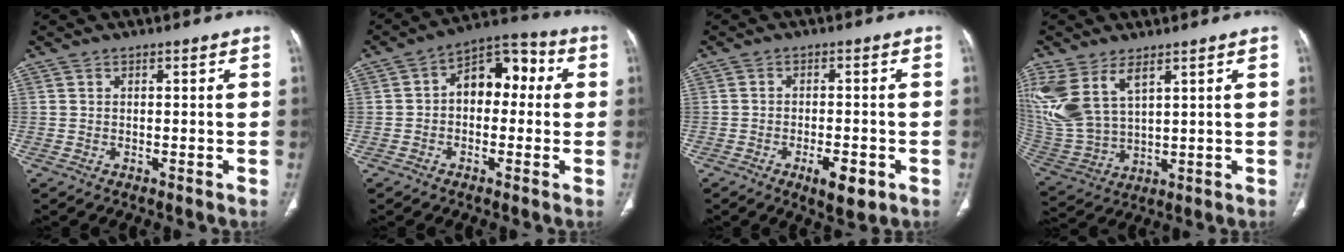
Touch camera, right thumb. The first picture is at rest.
{"total": 10.4, "force": [0.7, 6.8, 7.8], "torque": [-0.080, 0.039, -0.002]}
{"total": 5.9, "force": [-2.7, 2.3, 4.8], "torque": [-0.069, 0.004, -0.036]}
{"total": 14.6, "force": [6.9, 7.8, 10.2], "torque": [-0.232, -0.021, 0.159]}